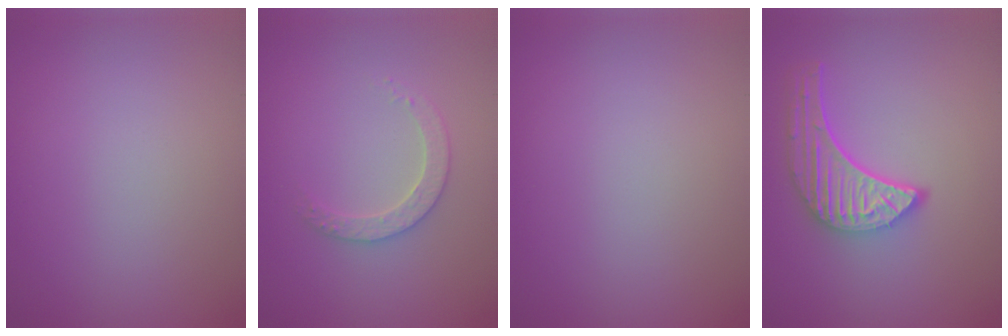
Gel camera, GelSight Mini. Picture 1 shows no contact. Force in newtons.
{"total": 2.5, "press": 2.4, "slide": 0.7}
{"total": 0.0}
{"total": 5.1, "press": 3.9, "slide": 3.2}